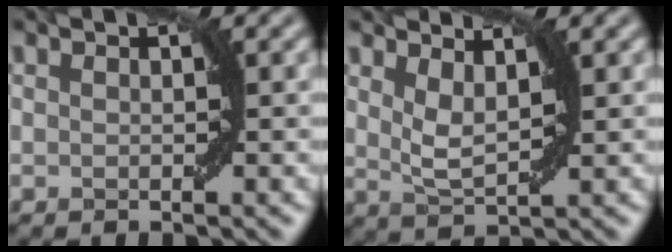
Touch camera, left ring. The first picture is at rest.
{"total": 2.4, "force": [1.7, 0.5, 1.7], "torque": [-0.040, -0.004, 0.031]}